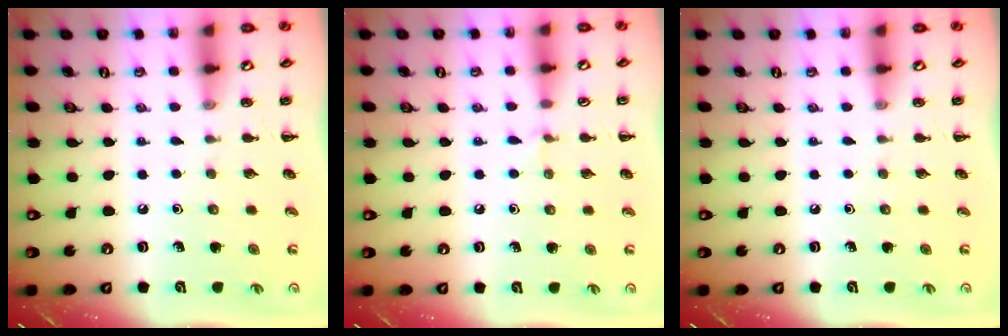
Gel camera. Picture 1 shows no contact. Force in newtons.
{"total": 3.9, "press": 3.6, "slide": 1.4}
{"total": 0.0}